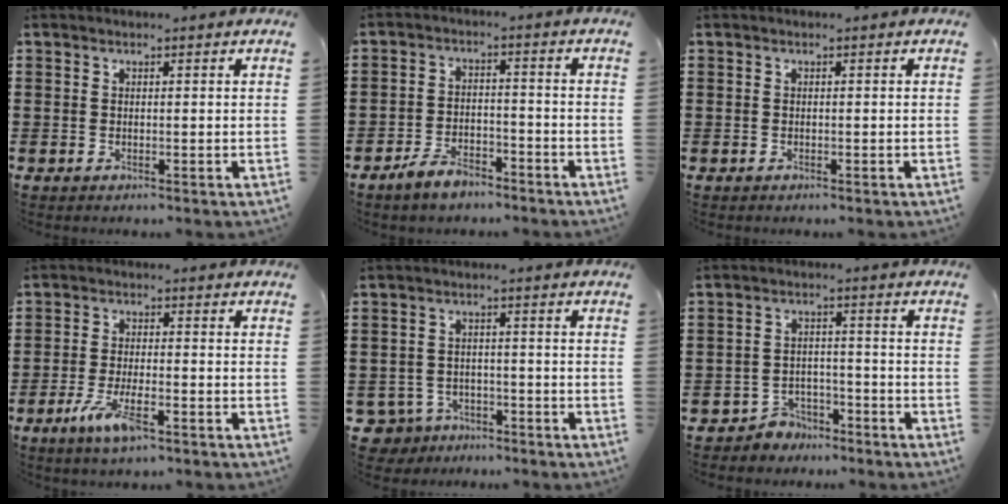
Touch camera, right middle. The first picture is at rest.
{"total": 4.6, "force": [-4.0, 1.6, 1.6], "torque": [-0.033, 0.012, -0.080]}
{"total": 0.0}
{"total": 6.2, "force": [-3.2, 1.6, 5.1], "torque": [-0.113, -0.012, -0.060]}
{"total": 3.6, "force": [-3.2, 1.5, 0.4], "torque": [-0.037, -0.004, -0.075]}
{"total": 3.6, "force": [-3.4, 1.2, -0.1], "torque": [-0.009, 0.004, -0.073]}